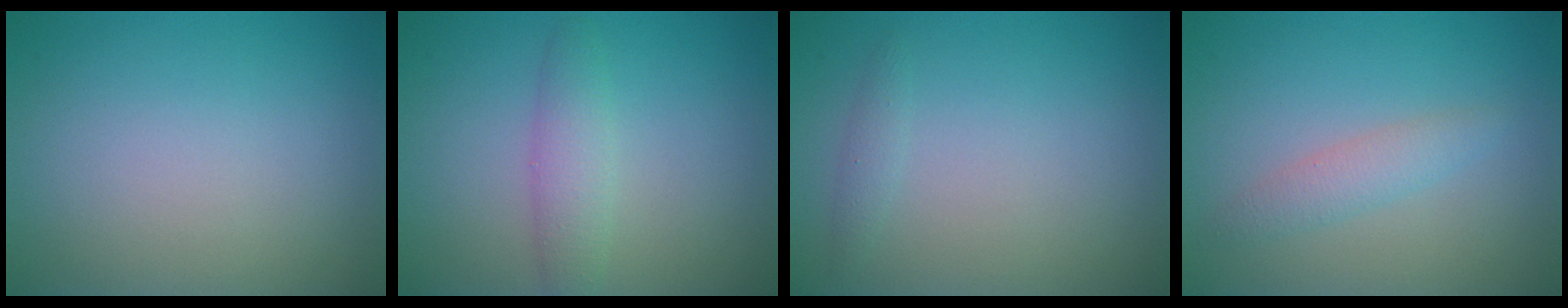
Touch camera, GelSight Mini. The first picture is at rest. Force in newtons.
{"total": 2.5, "press": 2.5, "slide": 0.1}
{"total": 0.8, "press": 0.8, "slide": 0.1}
{"total": 1.8, "press": 1.8, "slide": 0.0}